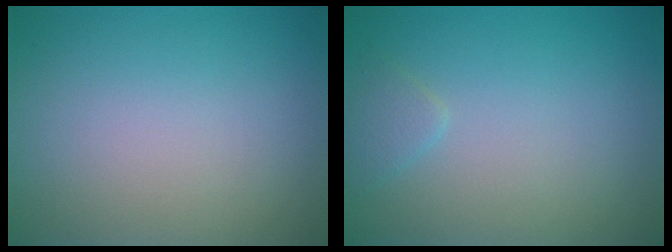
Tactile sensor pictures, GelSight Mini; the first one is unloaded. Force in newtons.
{"total": 1.1, "press": 1.1, "slide": 0.1}